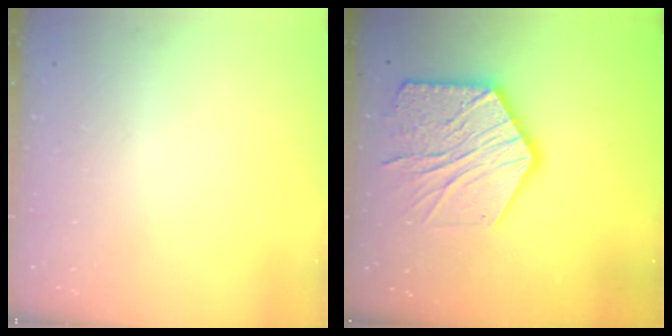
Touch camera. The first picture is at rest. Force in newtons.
{"total": 18.6, "press": 18.6, "slide": 1.4}